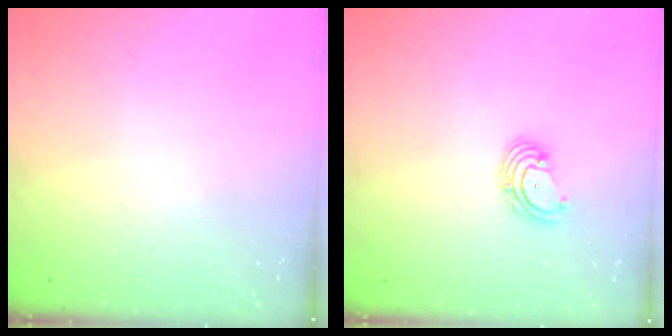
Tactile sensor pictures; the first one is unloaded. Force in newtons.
{"total": 3.3, "press": 3.3, "slide": 0.5}